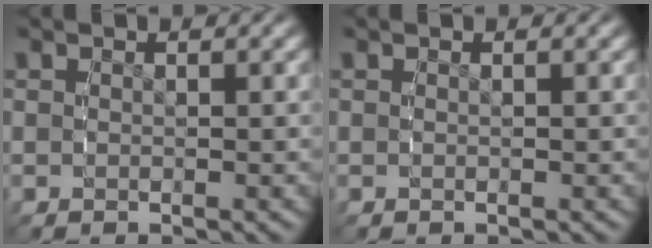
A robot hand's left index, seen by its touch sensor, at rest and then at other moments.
{"total": 0.0}